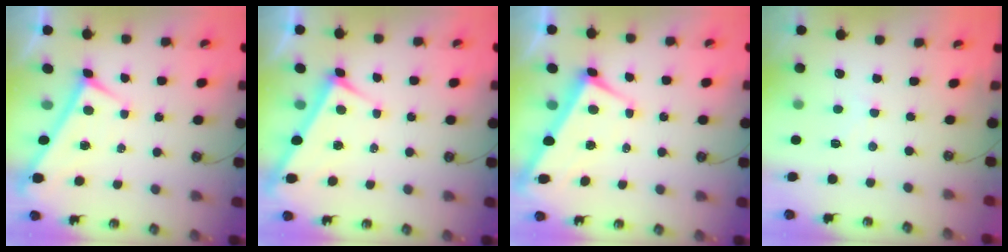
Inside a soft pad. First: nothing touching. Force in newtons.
{"total": 4.8, "press": 4.8, "slide": 0.4}
{"total": 2.5, "press": 2.3, "slide": 0.9}
{"total": 0.5, "press": 0.0, "slide": 0.5}